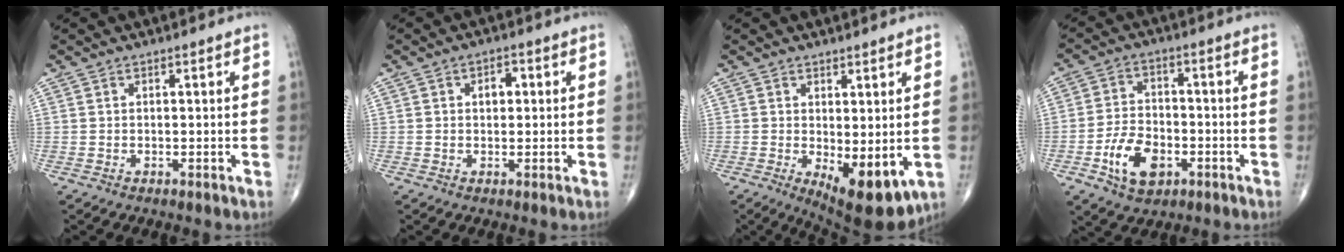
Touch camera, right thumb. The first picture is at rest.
{"total": 3.0, "force": [0.5, 2.0, 2.1], "torque": [-0.020, 0.007, 0.005]}
{"total": 9.7, "force": [-1.7, 4.1, 8.6], "torque": [-0.114, -0.025, -0.011]}
{"total": 10.0, "force": [-3.9, 6.3, 6.7], "torque": [-0.105, 0.017, -0.068]}